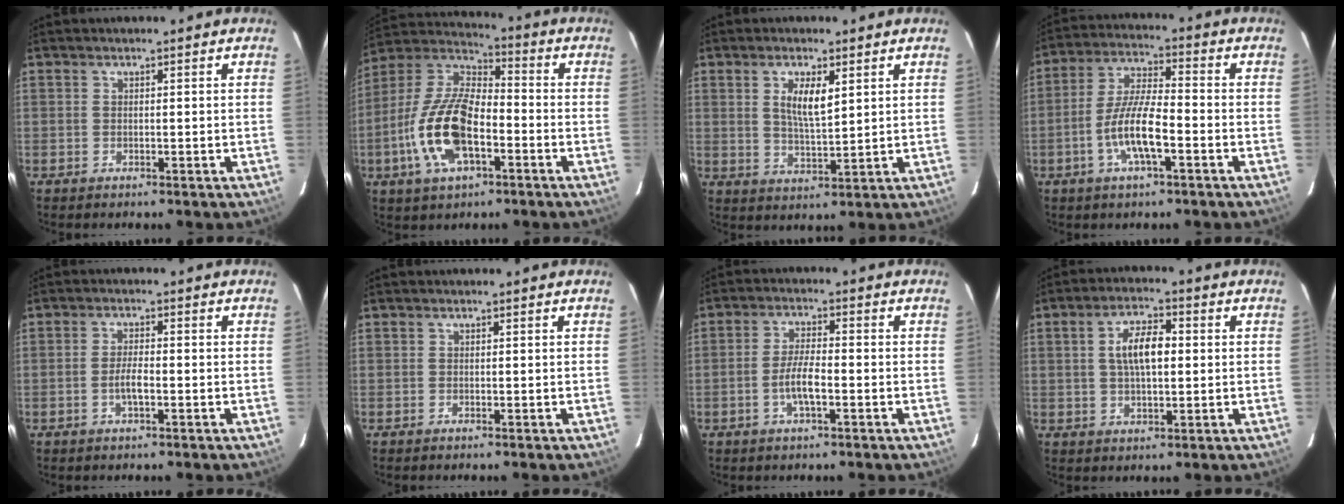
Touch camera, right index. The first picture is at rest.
{"total": 16.7, "force": [-5.6, 7.6, 13.7], "torque": [-0.291, 0.000, -0.109]}
{"total": 6.0, "force": [2.2, 2.0, 5.2], "torque": [-0.094, -0.003, 0.043]}
{"total": 9.8, "force": [-3.9, 2.3, 8.8], "torque": [-0.178, 0.002, -0.073]}
{"total": 3.0, "force": [-1.2, 0.7, 2.6], "torque": [-0.055, 0.002, -0.024]}
{"total": 0.0}
{"total": 5.0, "force": [-2.0, 1.1, 4.5], "torque": [-0.093, 0.003, -0.039]}
{"total": 7.3, "force": [0.9, 3.2, 6.5], "torque": [-0.120, 0.013, 0.019]}